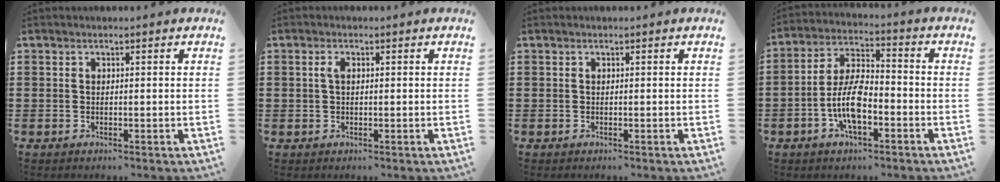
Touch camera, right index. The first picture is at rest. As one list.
[{"total": 1.5, "force": [0.3, 0.8, 1.2], "torque": [-0.033, 0.003, 0.001]}, {"total": 0.0}, {"total": 8.6, "force": [-2.9, 3.6, 7.2], "torque": [-0.168, -0.004, -0.062]}]